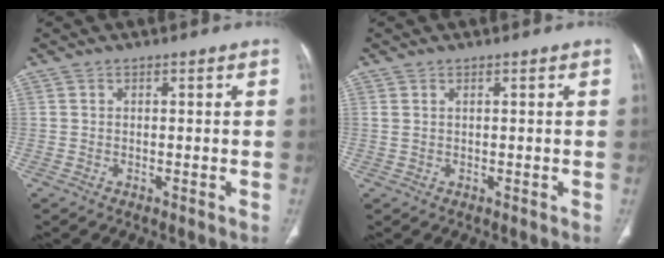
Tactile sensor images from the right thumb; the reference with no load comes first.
{"total": 1.0, "force": [0.5, 0.4, 0.8], "torque": [-0.022, 0.010, 0.018]}